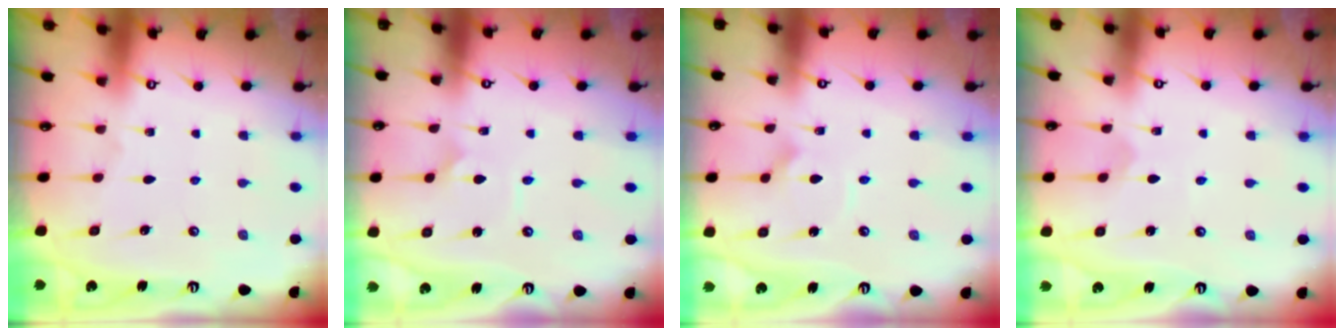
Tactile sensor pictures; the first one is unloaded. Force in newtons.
{"total": 1.4, "press": 1.4, "slide": 0.0}
{"total": 2.4, "press": 2.4, "slide": 0.2}
{"total": 1.8, "press": 1.8, "slide": 0.1}